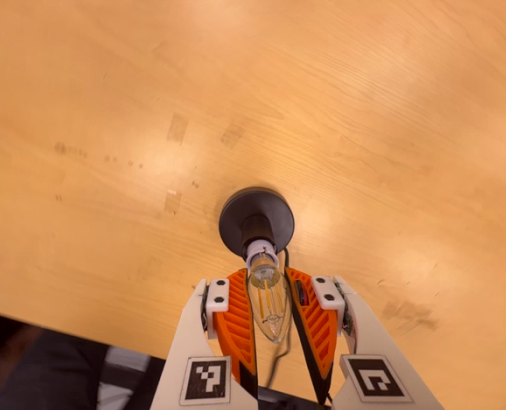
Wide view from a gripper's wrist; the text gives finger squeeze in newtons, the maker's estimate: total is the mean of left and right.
{"total": 12.6, "left": 12.6, "right": 12.5}